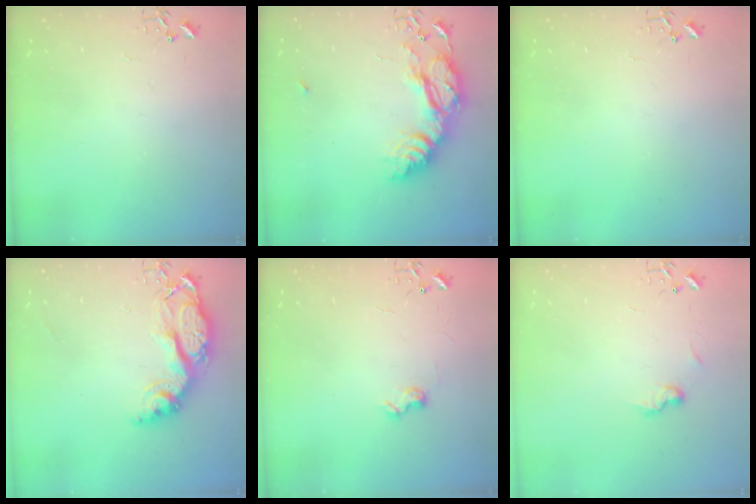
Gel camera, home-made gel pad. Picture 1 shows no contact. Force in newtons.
{"total": 20.7, "press": 20.6, "slide": 1.8}
{"total": 0.0}
{"total": 15.4, "press": 15.3, "slide": 1.2}
{"total": 7.2, "press": 7.2, "slide": 0.6}
{"total": 6.7, "press": 6.7, "slide": 0.4}